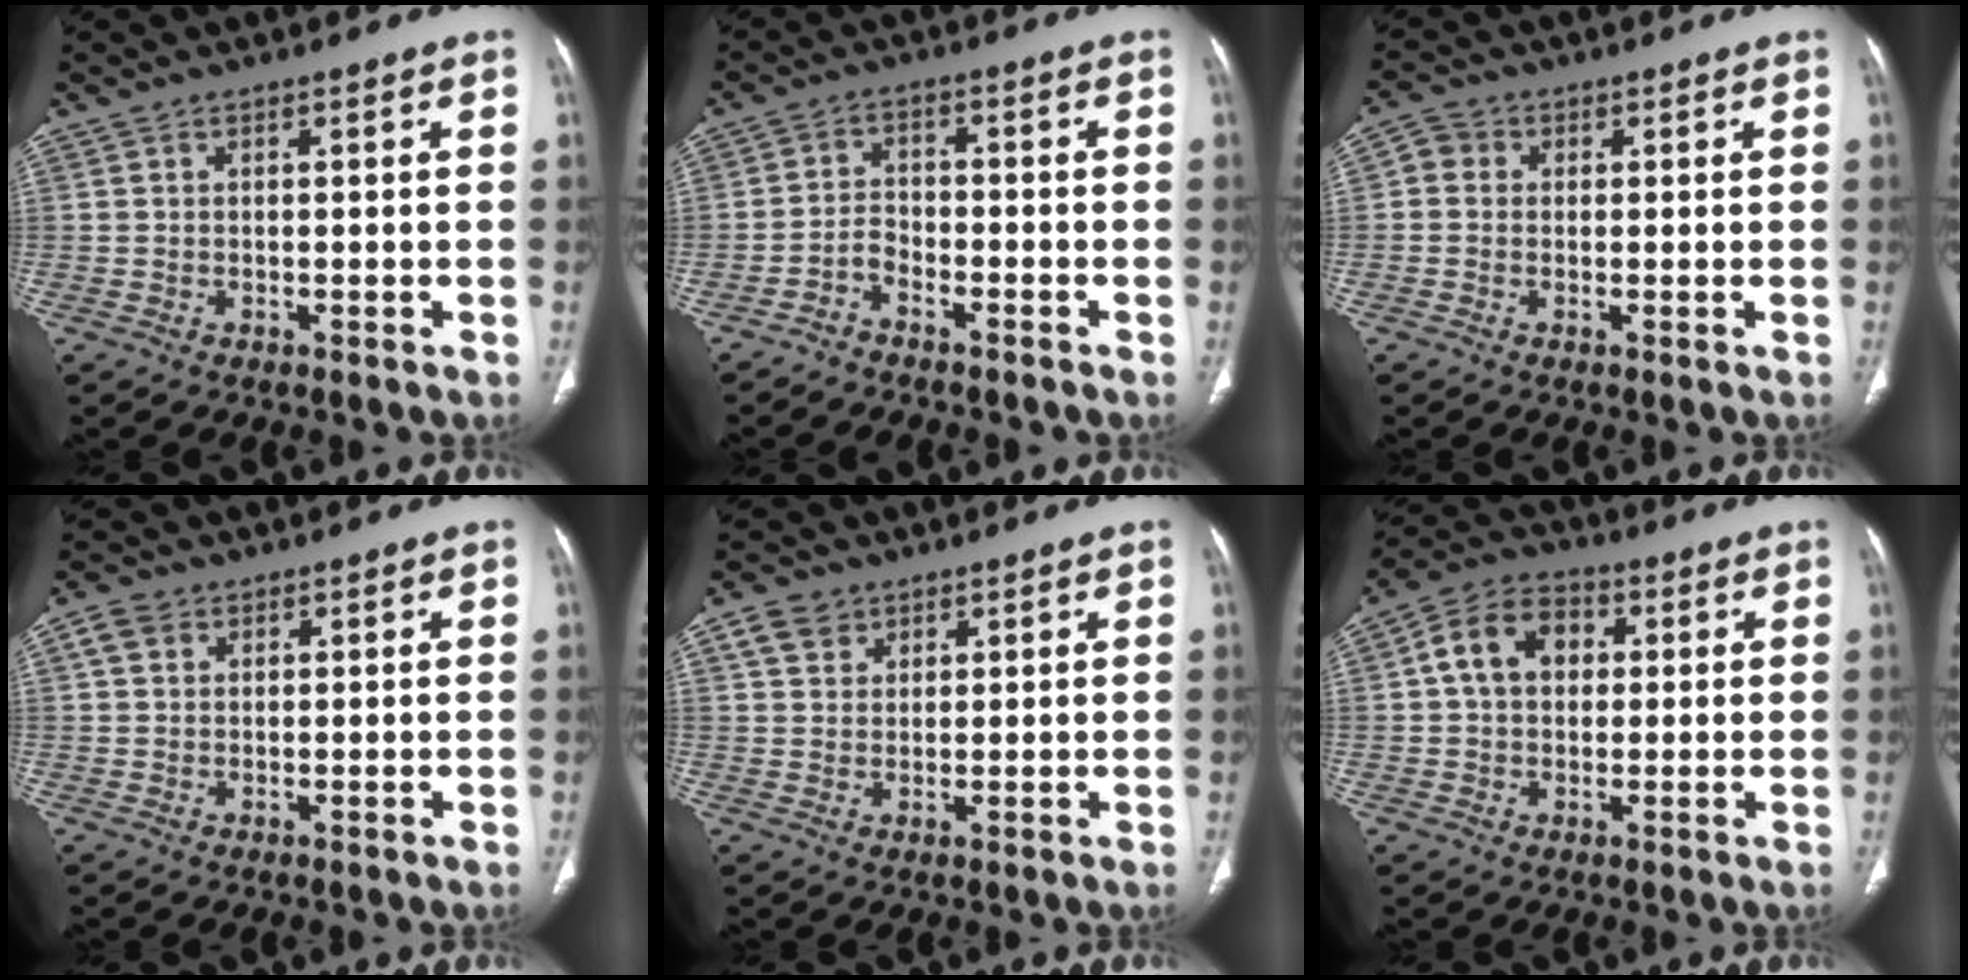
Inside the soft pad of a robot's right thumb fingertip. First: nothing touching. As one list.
[{"total": 3.1, "force": [-2.5, 1.4, 1.1], "torque": [-0.016, 0.028, -0.048]}, {"total": 3.3, "force": [0.3, 3.0, 1.2], "torque": [-0.008, 0.007, -0.003]}, {"total": 3.2, "force": [1.4, 2.5, 1.4], "torque": [-0.020, 0.003, 0.027]}, {"total": 4.6, "force": [2.5, 3.5, 1.6], "torque": [-0.014, -0.007, 0.048]}, {"total": 10.2, "force": [1.8, 7.6, 6.5], "torque": [-0.090, 0.018, 0.024]}]